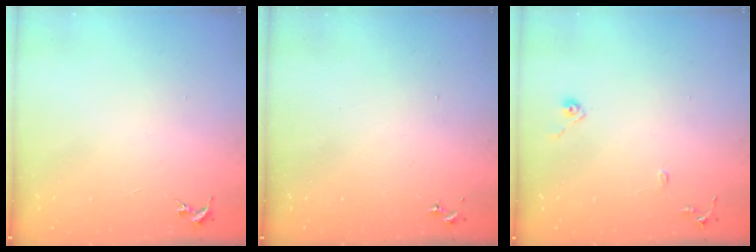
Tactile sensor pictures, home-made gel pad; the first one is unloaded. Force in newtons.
{"total": 0.0}
{"total": 8.0, "press": 8.0, "slide": 0.8}